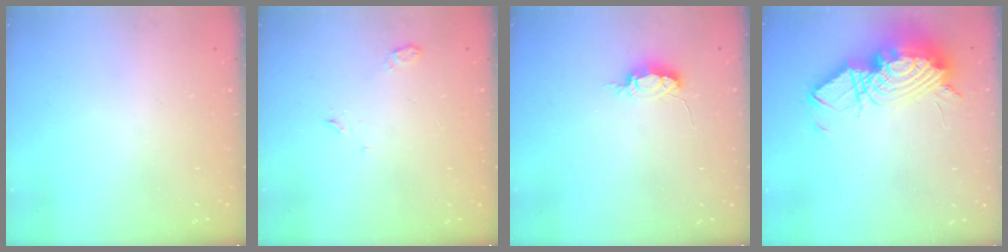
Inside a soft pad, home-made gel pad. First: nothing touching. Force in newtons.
{"total": 3.3, "press": 3.3, "slide": 0.6}
{"total": 4.7, "press": 4.7, "slide": 0.5}
{"total": 20.7, "press": 20.6, "slide": 2.4}